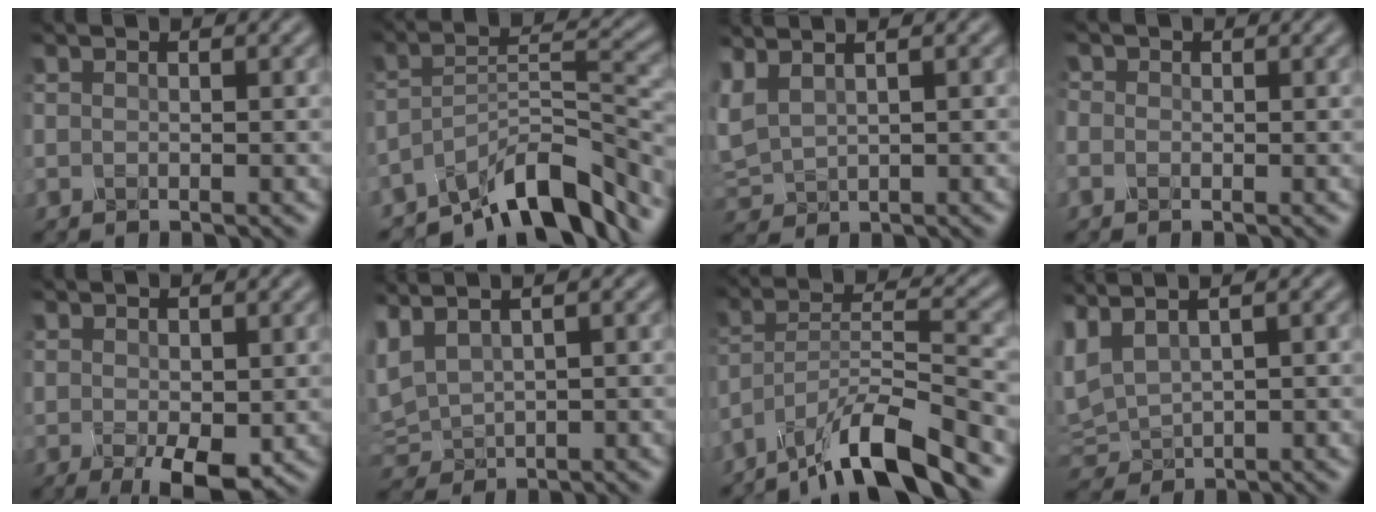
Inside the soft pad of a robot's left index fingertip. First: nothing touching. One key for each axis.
{"total": 9.3, "fx": -7.2, "fy": 2.3, "fz": 5.3, "tx": -0.073, "ty": 0.003, "tz": -0.133}
{"total": 1.8, "fx": 1.2, "fy": 0.8, "fz": 1.1, "tx": -0.045, "ty": 0.011, "tz": 0.037}
{"total": 1.1, "fx": 0.0, "fy": 1.1, "fz": 0.1, "tx": -0.006, "ty": -0.002, "tz": -0.006}
{"total": 3.3, "fx": -0.5, "fy": 1.4, "fz": 2.9, "tx": -0.053, "ty": -0.011, "tz": 0.000}
{"total": 2.7, "fx": 1.5, "fy": 1.5, "fz": 1.6, "tx": -0.055, "ty": 0.012, "tz": 0.038}
{"total": 9.2, "fx": -7.2, "fy": 1.6, "fz": 5.6, "tx": -0.088, "ty": 0.005, "tz": -0.138}
{"total": 2.9, "fx": 1.8, "fy": 1.4, "fz": 1.8, "tx": -0.065, "ty": 0.011, "tz": 0.044}